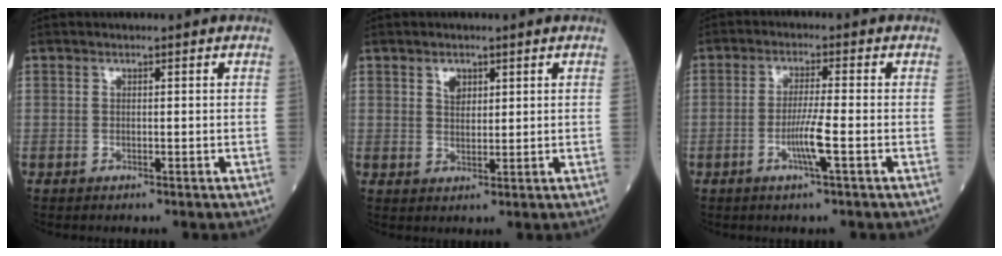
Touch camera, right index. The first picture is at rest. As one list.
[{"total": 2.4, "force": [1.3, 1.5, 1.4], "torque": [-0.023, 0.001, 0.026]}, {"total": 4.8, "force": [-1.7, -0.4, 4.5], "torque": [-0.086, -0.008, -0.033]}]